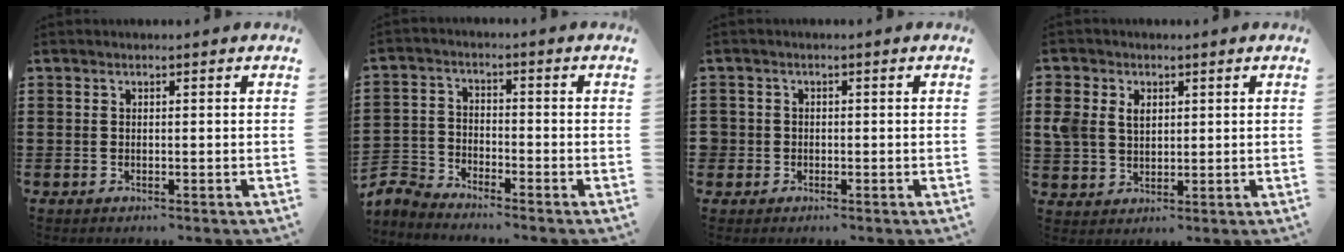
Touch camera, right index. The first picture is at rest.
{"total": 4.7, "force": [-4.6, 0.9, 0.5], "torque": [-0.040, -0.005, -0.103]}
{"total": 1.4, "force": [-0.5, 1.3, 0.1], "torque": [-0.007, 0.004, -0.013]}
{"total": 4.6, "force": [1.4, 3.6, 2.5], "torque": [-0.068, 0.011, 0.023]}